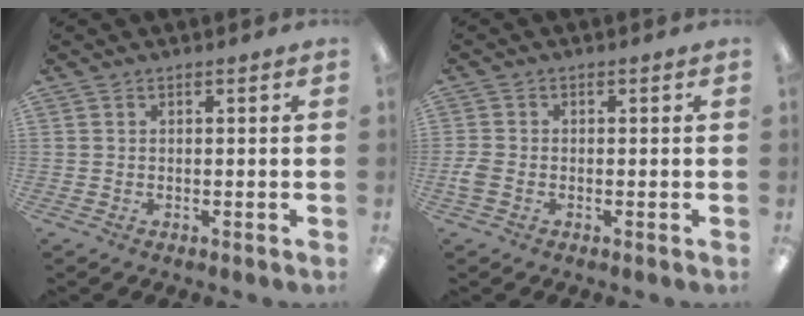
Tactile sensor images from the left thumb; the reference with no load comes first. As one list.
[{"total": 2.7, "force": [-0.7, 1.8, 1.9], "torque": [-0.038, 0.002, -0.014]}]